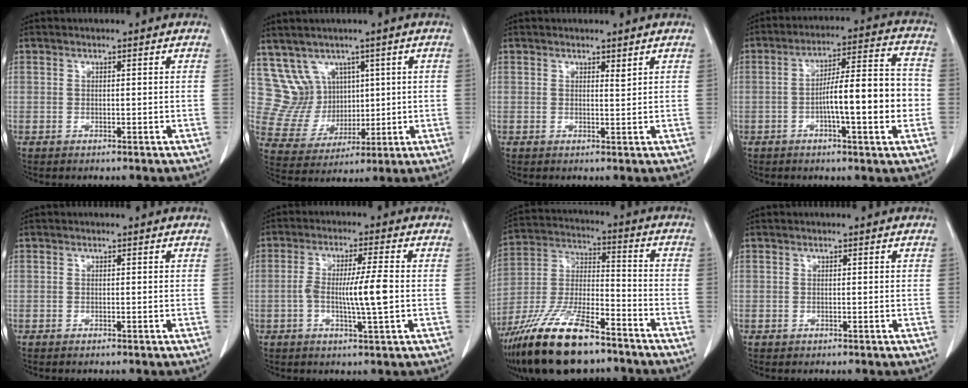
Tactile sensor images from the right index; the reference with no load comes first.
{"total": 8.1, "force": [4.5, 6.7, 1.0], "torque": [-0.029, 0.036, 0.104]}
{"total": 1.1, "force": [0.9, 0.2, 0.6], "torque": [-0.011, -0.008, 0.014]}
{"total": 12.9, "force": [-2.5, 1.6, 12.5], "torque": [-0.197, 0.022, -0.040]}
{"total": 0.0}
{"total": 6.9, "force": [-0.8, 0.1, 6.8], "torque": [-0.128, 0.001, -0.014]}
{"total": 17.3, "force": [-12.3, 4.5, 11.2], "torque": [-0.247, -0.022, -0.229]}
{"total": 0.0}